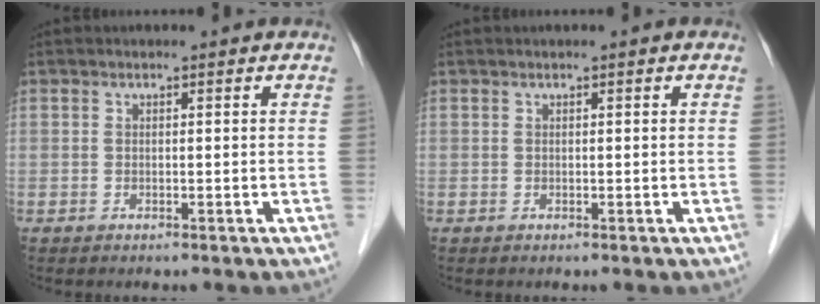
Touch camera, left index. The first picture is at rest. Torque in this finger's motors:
{"motor_torque": [-0.23, -0.31, -0.11, 0.00]}